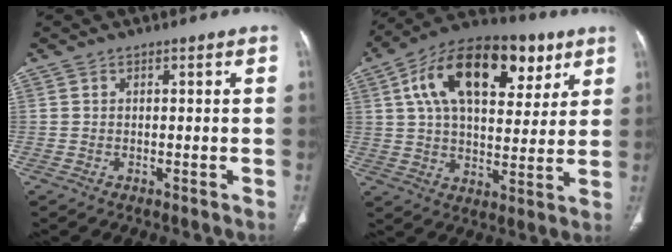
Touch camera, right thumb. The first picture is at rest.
{"total": 23.3, "force": [9.4, 12.7, 17.0], "torque": [-0.253, 0.006, 0.149]}